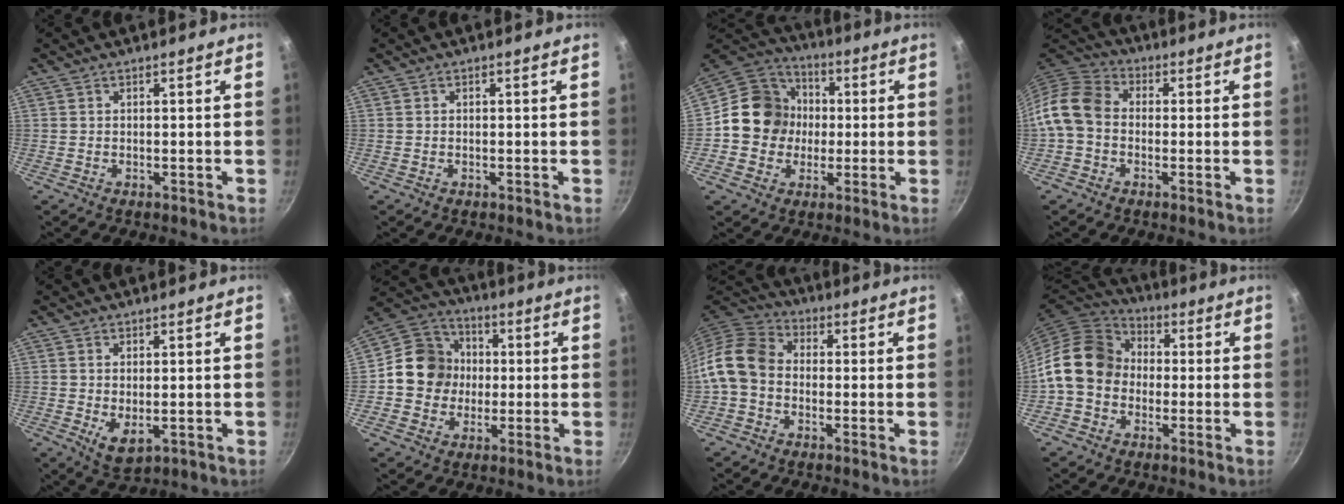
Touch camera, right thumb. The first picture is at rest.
{"total": 0.0}
{"total": 14.5, "force": [-0.1, 13.1, 6.2], "torque": [-0.075, 0.029, -0.017]}
{"total": 9.5, "force": [-1.0, 7.4, 5.9], "torque": [-0.098, 0.029, -0.043]}
{"total": 4.9, "force": [-0.3, 2.5, 4.2], "torque": [-0.069, -0.018, 0.003]}
{"total": 12.3, "force": [-0.2, 11.2, 5.1], "torque": [-0.051, 0.024, -0.023]}
{"total": 10.5, "force": [-1.3, 8.2, 6.4], "torque": [-0.104, 0.030, -0.049]}
{"total": 13.6, "force": [-0.6, 11.3, 7.6], "torque": [-0.107, 0.035, -0.030]}